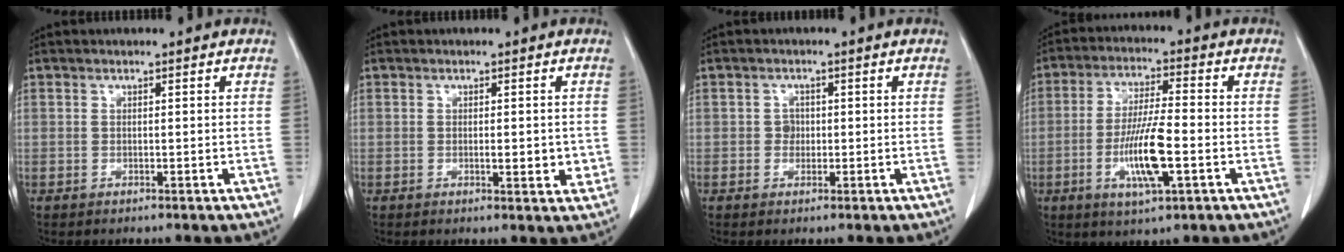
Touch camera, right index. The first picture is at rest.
{"total": 3.1, "force": [-0.2, 1.1, 2.9], "torque": [-0.039, -0.004, -0.003]}
{"total": 1.5, "force": [-0.1, 1.4, 0.7], "torque": [-0.008, 0.004, -0.002]}
{"total": 10.1, "force": [-2.9, 1.3, 9.6], "torque": [-0.184, -0.009, -0.053]}